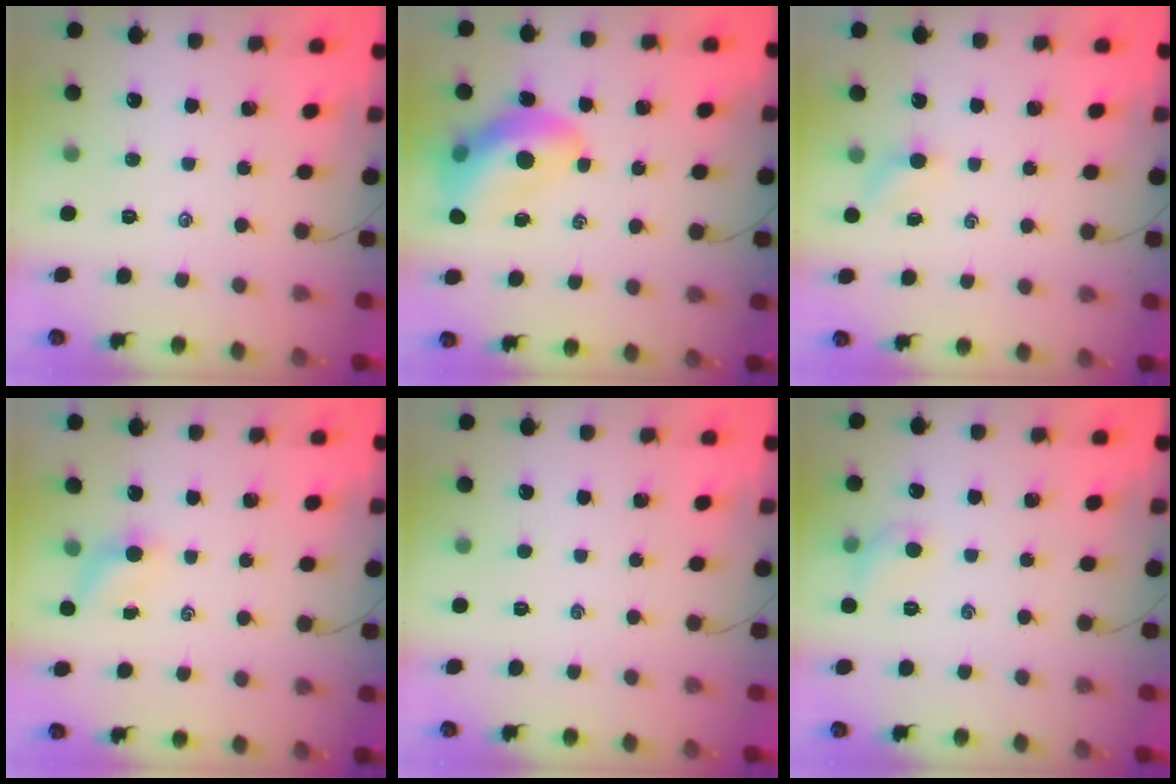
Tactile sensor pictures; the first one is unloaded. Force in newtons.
{"total": 13.5, "press": 13.0, "slide": 3.7}
{"total": 2.6, "press": 2.4, "slide": 0.8}
{"total": 4.0, "press": 3.8, "slide": 1.2}
{"total": 0.0}
{"total": 6.0, "press": 5.8, "slide": 1.4}